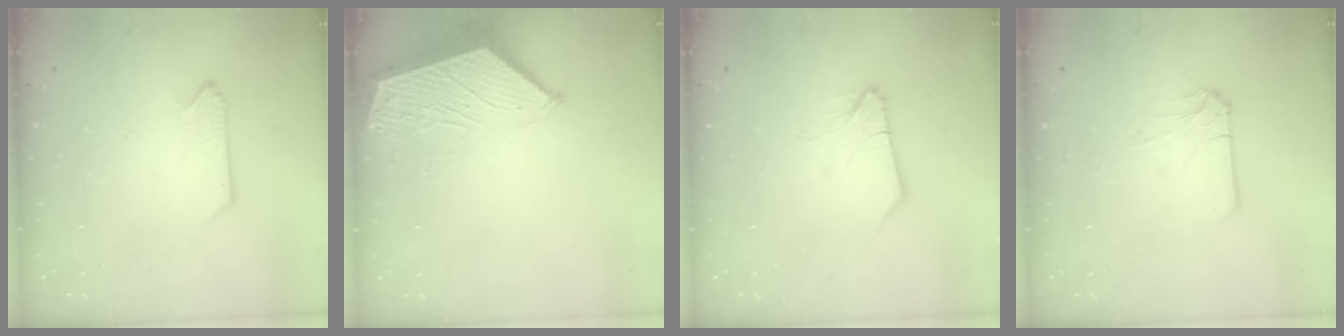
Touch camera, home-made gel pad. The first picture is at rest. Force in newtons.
{"total": 3.0, "press": 3.0, "slide": 0.3}
{"total": 1.2, "press": 1.2, "slide": 0.2}
{"total": 0.0}